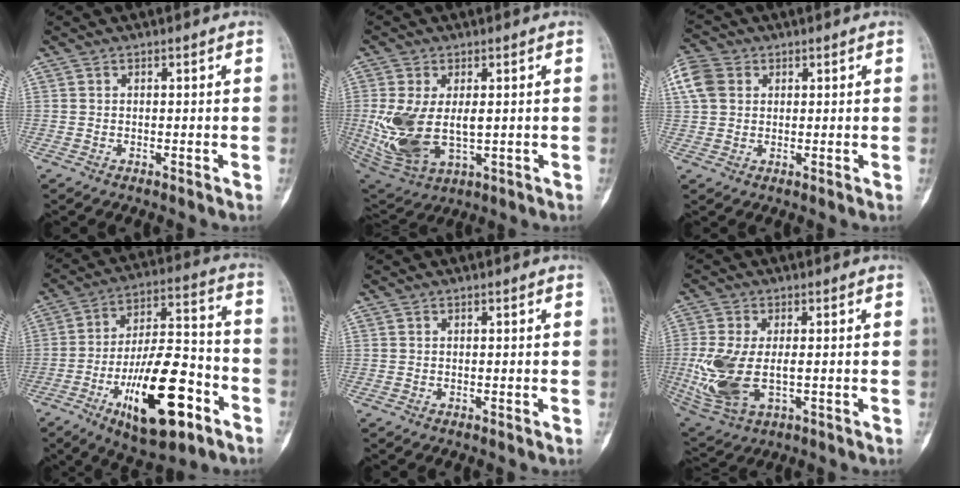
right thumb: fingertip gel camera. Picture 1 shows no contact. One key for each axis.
{"total": 14.5, "fx": -0.4, "fy": 8.4, "fz": 11.8, "tx": -0.250, "ty": -0.016, "tz": 0.015}
{"total": 7.1, "fx": 2.2, "fy": 5.5, "fz": 3.8, "tx": -0.085, "ty": 0.012, "tz": 0.039}
{"total": 21.3, "fx": -9.2, "fy": 8.2, "fz": 17.4, "tx": -0.284, "ty": 0.052, "tz": -0.142}
{"total": 0.0}
{"total": 12.9, "fx": -1.7, "fy": 7.1, "fz": 10.7, "tx": -0.245, "ty": -0.012, "tz": -0.017}